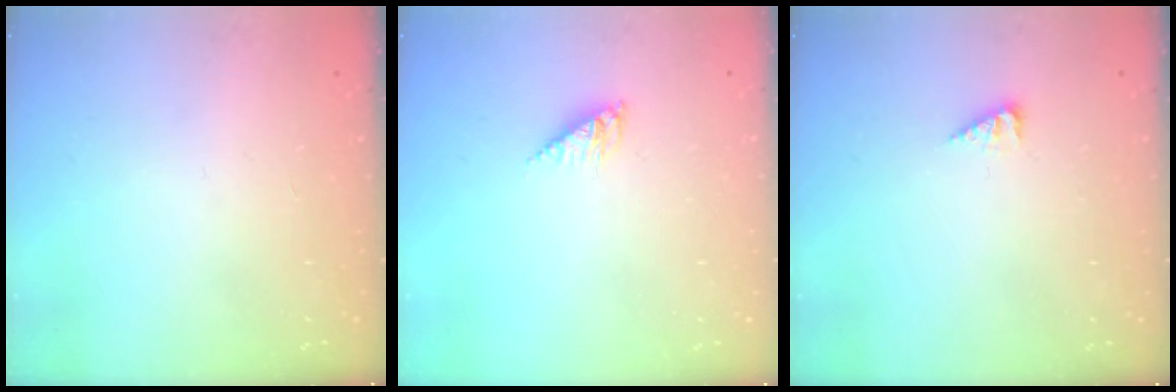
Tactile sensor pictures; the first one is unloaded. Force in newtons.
{"total": 3.5, "press": 3.5, "slide": 0.5}
{"total": 2.7, "press": 2.7, "slide": 0.4}